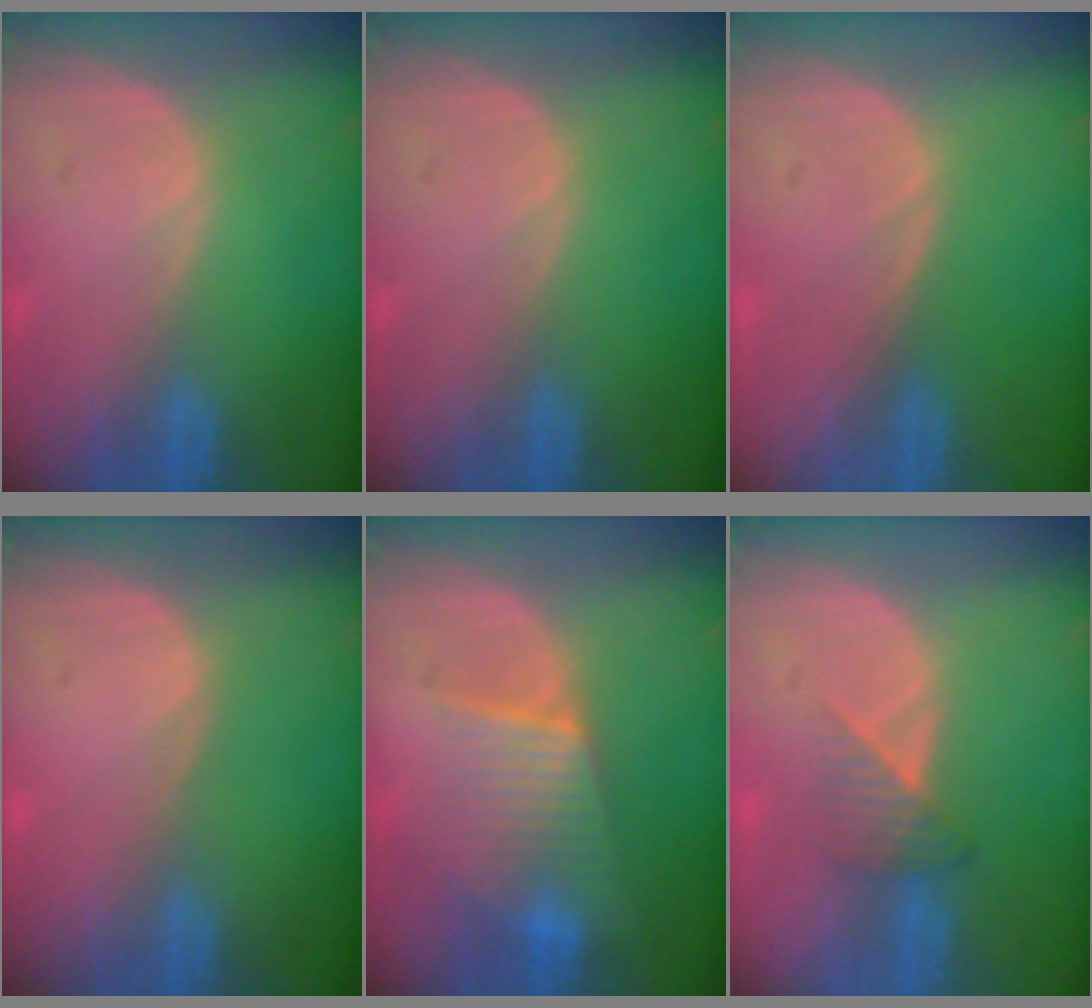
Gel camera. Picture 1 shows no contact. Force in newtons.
{"total": 0.0}
{"total": 0.0}
{"total": 0.0}
{"total": 6.4, "press": 6.3, "slide": 0.7}
{"total": 3.4, "press": 3.1, "slide": 1.5}